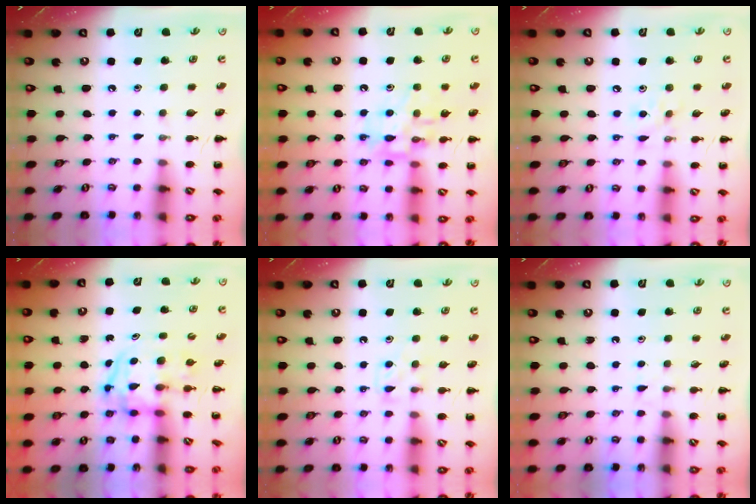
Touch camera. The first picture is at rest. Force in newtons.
{"total": 12.8, "press": 12.7, "slide": 1.5}
{"total": 6.5, "press": 6.2, "slide": 1.9}
{"total": 3.8, "press": 3.8, "slide": 0.6}
{"total": 3.9, "press": 3.8, "slide": 1.1}
{"total": 2.9, "press": 2.6, "slide": 1.3}